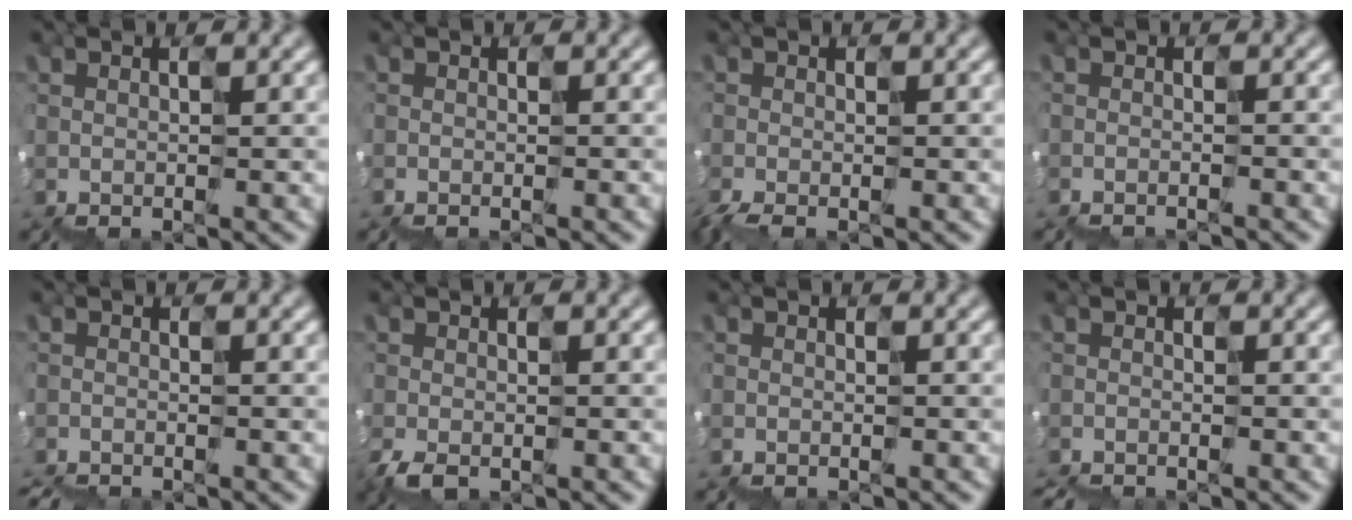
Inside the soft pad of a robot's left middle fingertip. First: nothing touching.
{"total": 0.8, "force": [-0.8, 0.0, 0.0], "torque": [0.008, -0.009, -0.008]}
{"total": 1.2, "force": [-1.2, 0.0, 0.3], "torque": [-0.018, -0.015, -0.019]}
{"total": 2.4, "force": [-2.4, 0.2, 0.0], "torque": [0.011, -0.011, -0.017]}
{"total": 2.0, "force": [-2.0, 0.3, 0.4], "torque": [-0.003, -0.008, -0.016]}
{"total": 1.1, "force": [-1.0, -0.3, -0.4], "torque": [-0.025, -0.013, -0.019]}
{"total": 0.8, "force": [-0.8, 0.1, -0.1], "torque": [0.008, -0.007, -0.008]}
{"total": 1.7, "force": [-1.7, 0.2, 0.1], "torque": [0.003, -0.008, -0.012]}